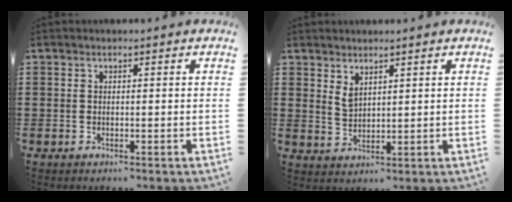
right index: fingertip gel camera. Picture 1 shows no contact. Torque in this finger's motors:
{"motor_torque": [-0.78, 0.78, -0.01, -0.01]}